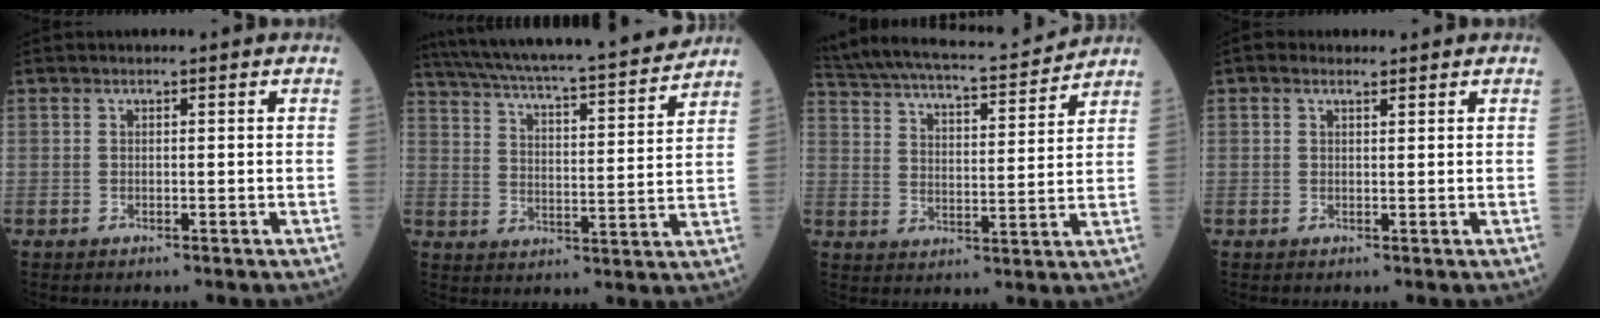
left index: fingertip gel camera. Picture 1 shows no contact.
{"total": 21.6, "force": [19.3, 1.3, 9.6], "torque": [-0.167, -0.005, 0.280]}
{"total": 17.2, "force": [15.4, 3.0, 7.1], "torque": [-0.138, 0.027, 0.240]}
{"total": 1.3, "force": [0.9, 0.7, 0.7], "torque": [-0.020, 0.009, 0.014]}